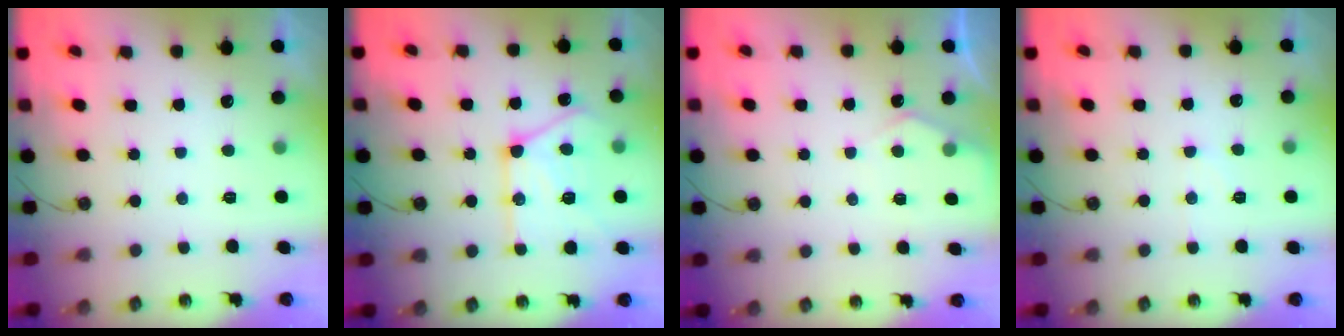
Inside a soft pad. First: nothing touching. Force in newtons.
{"total": 18.1, "press": 18.0, "slide": 1.7}
{"total": 4.4, "press": 4.4, "slide": 0.6}
{"total": 6.2, "press": 6.1, "slide": 1.0}